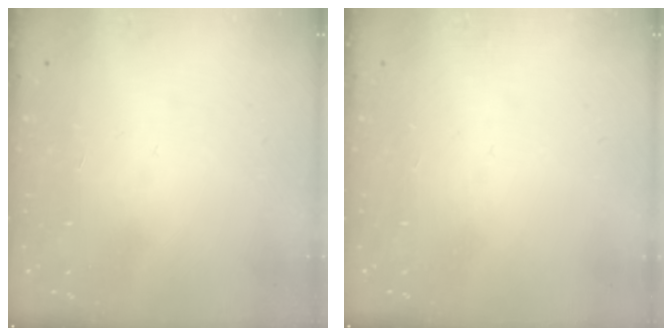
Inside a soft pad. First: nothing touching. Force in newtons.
{"total": 0.0}